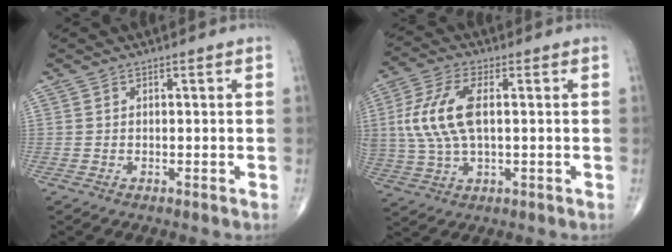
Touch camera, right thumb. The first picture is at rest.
{"total": 12.1, "force": [1.5, 5.7, 10.5], "torque": [-0.235, 0.006, 0.031]}